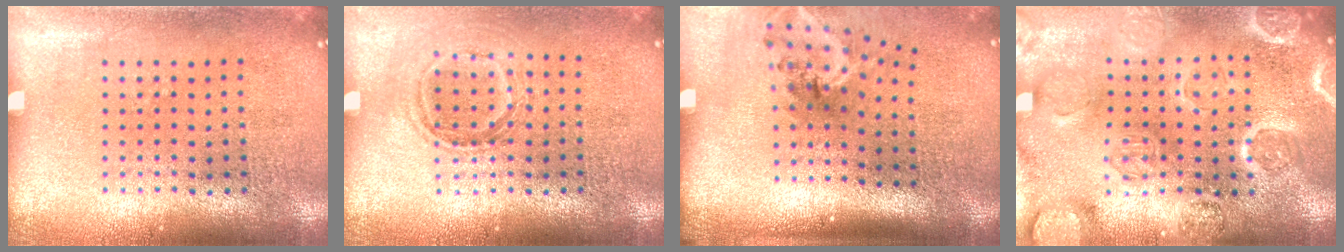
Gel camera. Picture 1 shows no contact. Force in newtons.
{"total": 1.2, "press": 1.1, "slide": 0.5}
{"total": 2.0, "press": 1.4, "slide": 1.5}
{"total": 3.4, "press": 3.3, "slide": 0.7}